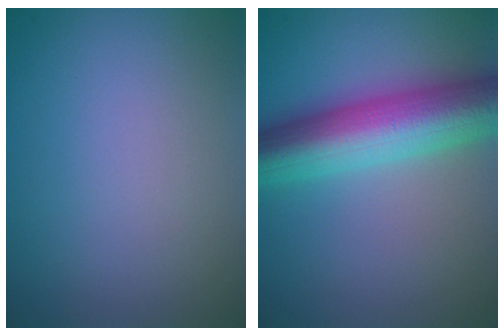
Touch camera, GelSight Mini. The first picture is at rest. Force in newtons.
{"total": 9.5, "press": 9.5, "slide": 0.1}